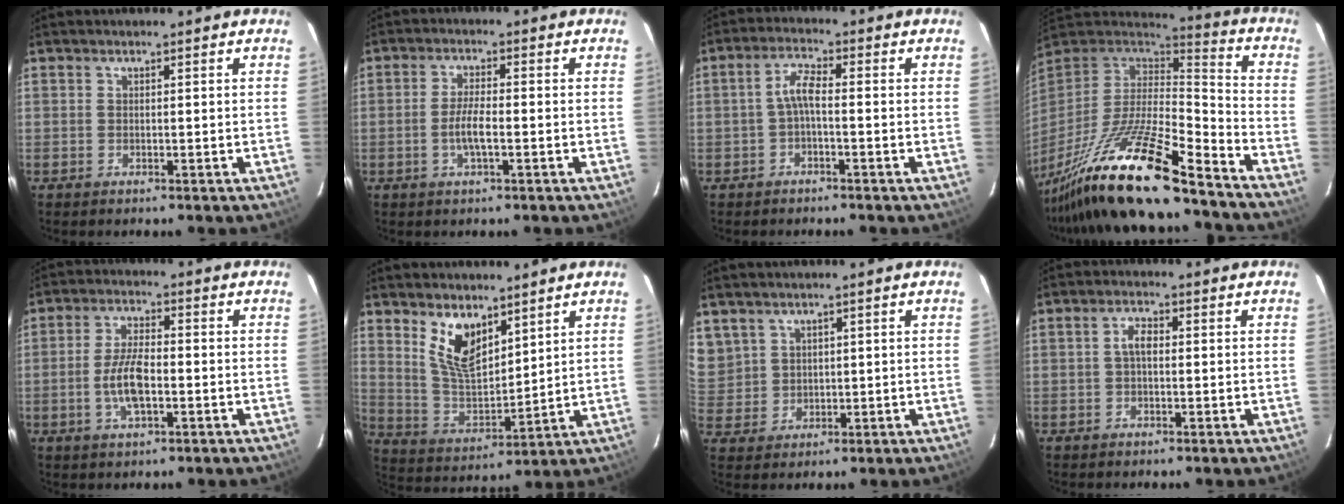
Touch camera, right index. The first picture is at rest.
{"total": 4.4, "force": [-1.3, 0.8, 4.1], "torque": [-0.081, -0.001, -0.025]}
{"total": 3.5, "force": [-1.0, 0.8, 3.3], "torque": [-0.072, 0.011, -0.022]}
{"total": 23.0, "force": [-16.6, 3.6, 15.4], "torque": [-0.296, -0.040, -0.298]}
{"total": 7.3, "force": [-1.9, 2.8, 6.4], "torque": [-0.132, 0.001, -0.035]}
{"total": 10.1, "force": [6.3, 4.6, 6.4], "torque": [-0.121, -0.004, 0.134]}
{"total": 7.7, "force": [4.2, 6.3, 1.5], "torque": [-0.039, 0.018, 0.102]}
{"total": 2.6, "force": [0.1, 1.3, 2.3], "torque": [-0.046, 0.009, 0.001]}